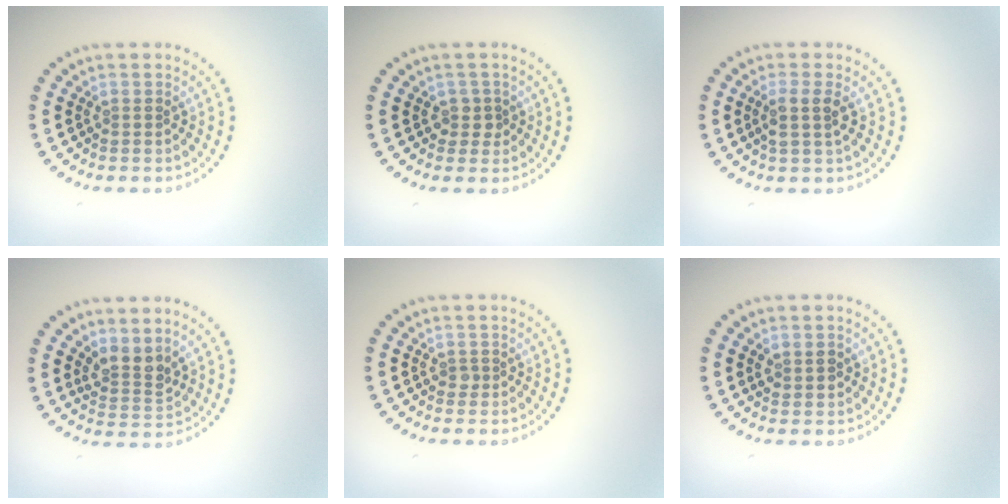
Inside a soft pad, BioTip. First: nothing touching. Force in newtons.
{"total": 1.4, "press": 1.2, "slide": 0.7}
{"total": 2.0, "press": 1.8, "slide": 1.0}
{"total": 2.6, "press": 1.9, "slide": 1.8}
{"total": 0.6, "press": 0.5, "slide": 0.3}
{"total": 1.6, "press": 1.5, "slide": 0.5}